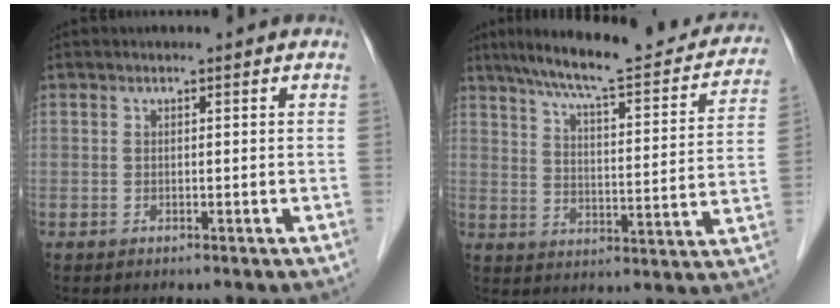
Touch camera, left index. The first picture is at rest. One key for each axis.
{"total": 22.0, "fx": 18.9, "fy": 3.4, "fz": 10.8, "tx": -0.157, "ty": -0.010, "tz": 0.245}